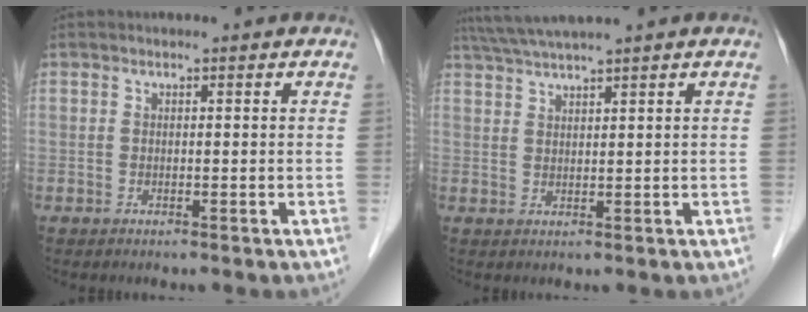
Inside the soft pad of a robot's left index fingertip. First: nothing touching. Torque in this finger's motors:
{"motor_torque": [-0.14, -0.25, 0.46, 0.10]}